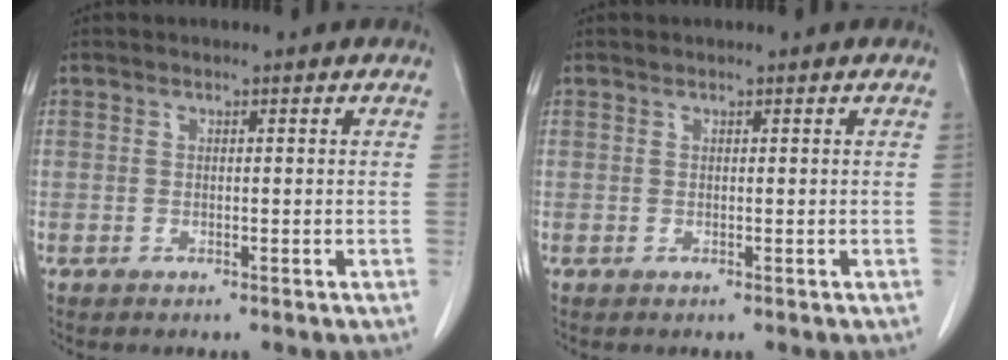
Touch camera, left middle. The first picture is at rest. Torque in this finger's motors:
{"motor_torque": [0.23, -0.16, -0.05, -0.01]}